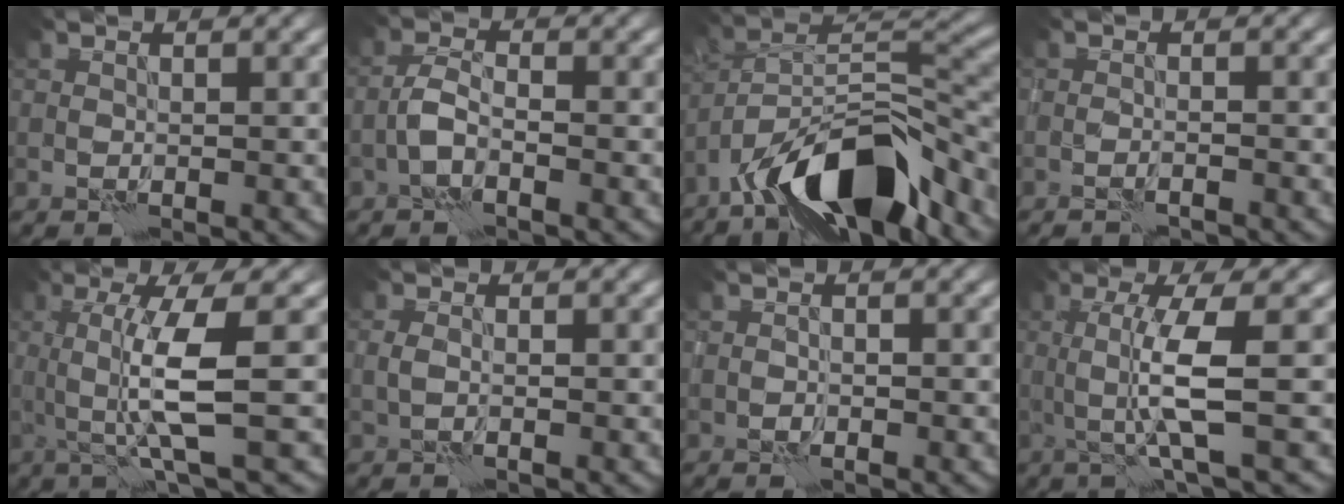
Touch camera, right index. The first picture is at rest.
{"total": 1.1, "force": [-0.6, 0.0, 0.9], "torque": [-0.021, 0.006, -0.016]}
{"total": 12.2, "force": [-8.7, 3.4, 7.9], "torque": [-0.121, 0.009, -0.159]}
{"total": 1.4, "force": [-1.3, -0.3, 0.4], "torque": [-0.008, 0.004, -0.022]}
{"total": 5.3, "force": [0.8, 0.1, 5.2], "torque": [-0.100, -0.004, 0.020]}
{"total": 0.5, "force": [0.4, -0.3, 0.2], "torque": [-0.009, 0.000, 0.008]}
{"total": 0.0}
{"total": 4.4, "force": [0.7, -0.2, 4.4], "torque": [-0.089, -0.005, 0.016]}